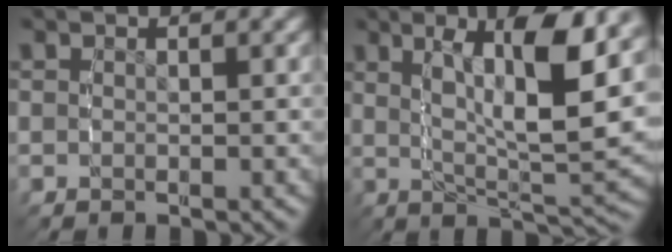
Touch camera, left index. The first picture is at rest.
{"total": 10.4, "force": [2.6, 3.0, 9.6], "torque": [-0.145, 0.005, 0.044]}